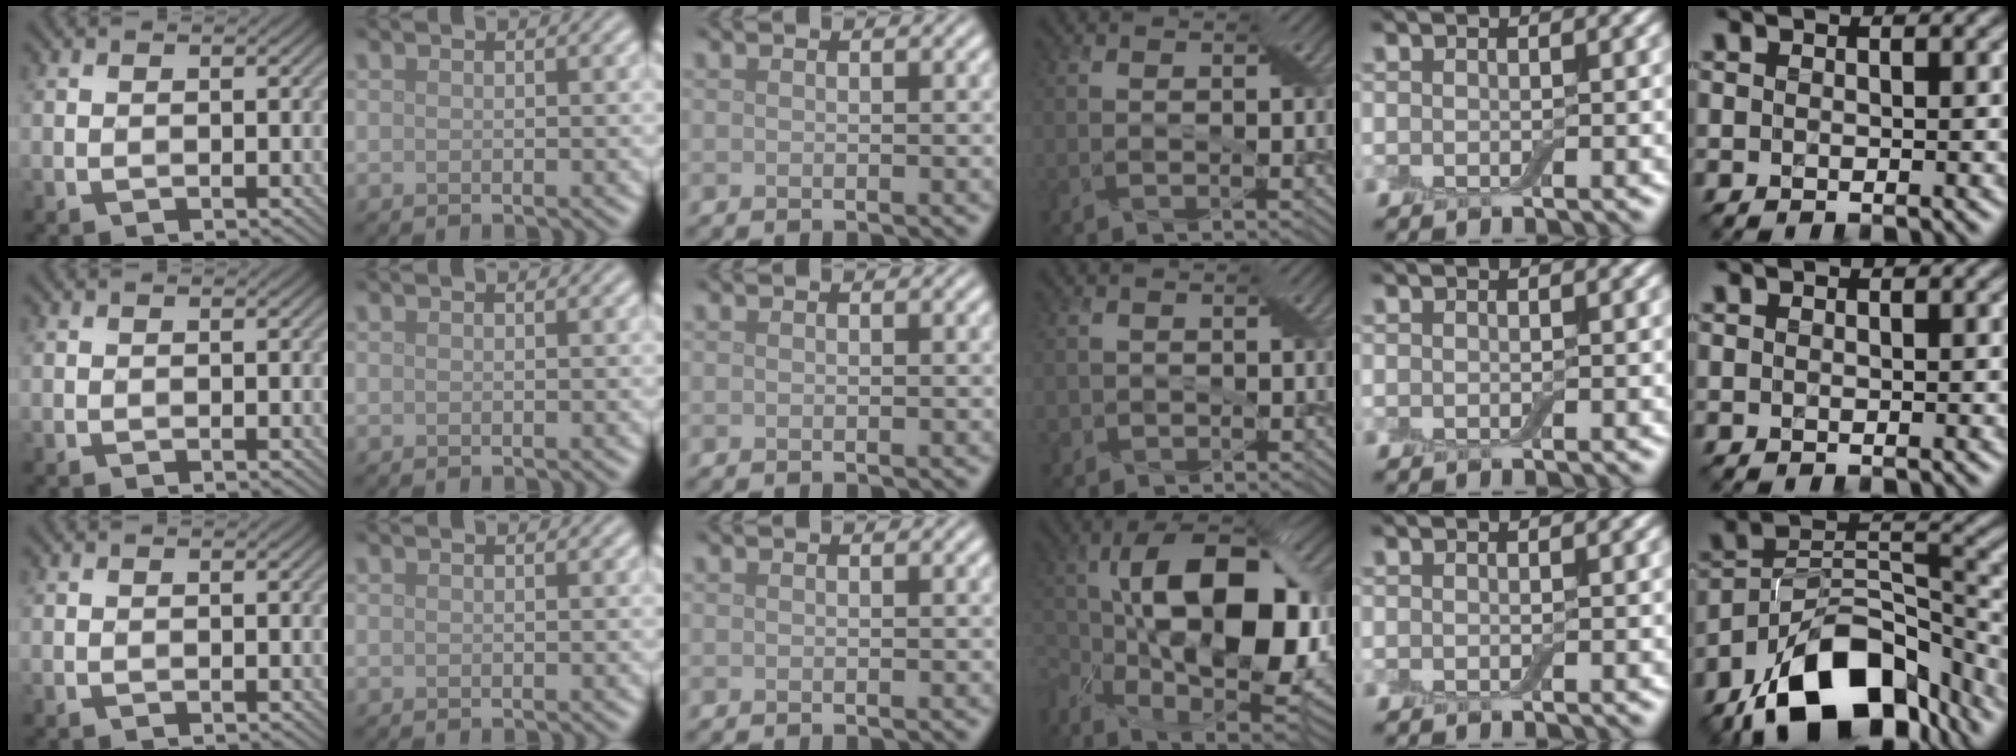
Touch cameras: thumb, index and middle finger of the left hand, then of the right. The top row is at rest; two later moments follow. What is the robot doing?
{"motion": "open", "object": "airpods case & airpods"}